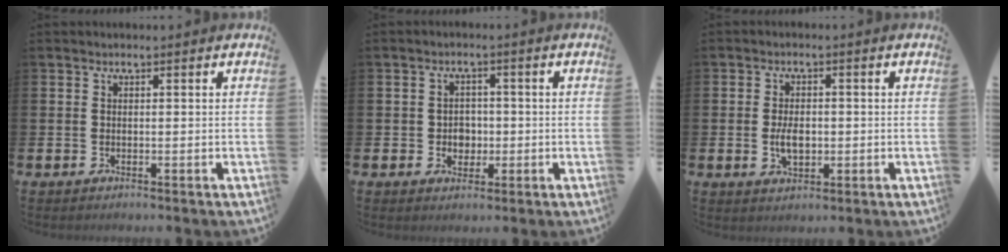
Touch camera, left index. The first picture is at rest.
{"total": 2.8, "force": [-0.2, 2.5, 1.1], "torque": [-0.009, 0.001, -0.014]}
{"total": 3.7, "force": [-0.2, 2.2, 2.9], "torque": [-0.044, 0.001, -0.006]}